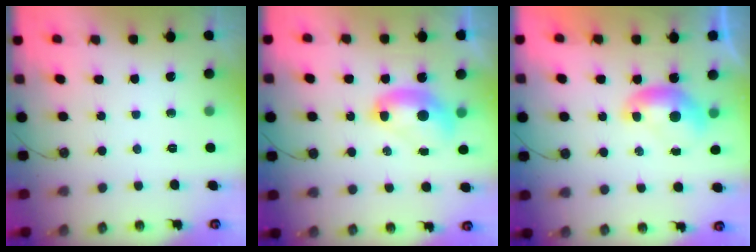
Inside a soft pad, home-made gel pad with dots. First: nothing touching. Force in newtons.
{"total": 2.6, "press": 2.6, "slide": 0.1}
{"total": 0.0}